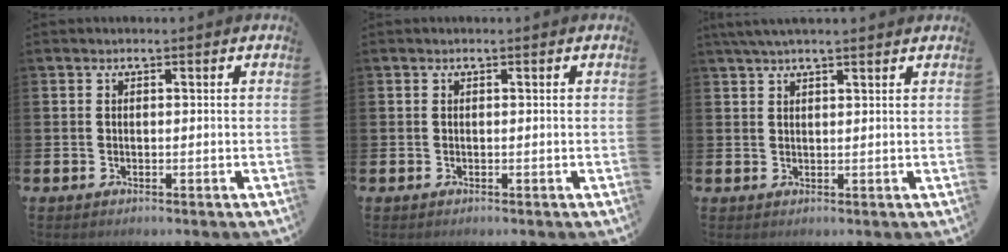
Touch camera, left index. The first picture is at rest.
{"total": 0.0}
{"total": 2.9, "force": [2.5, 0.2, 1.4], "torque": [-0.029, -0.002, 0.045]}